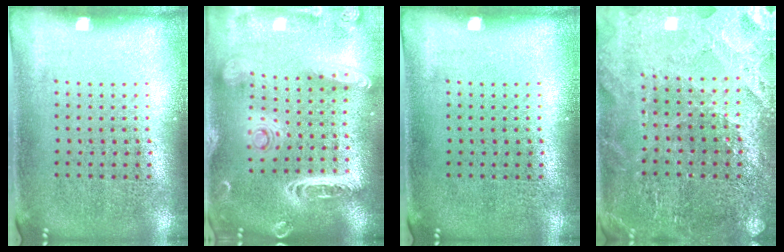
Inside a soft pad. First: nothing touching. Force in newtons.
{"total": 2.9, "press": 2.5, "slide": 1.6}
{"total": 0.0}
{"total": 2.8, "press": 2.7, "slide": 0.3}